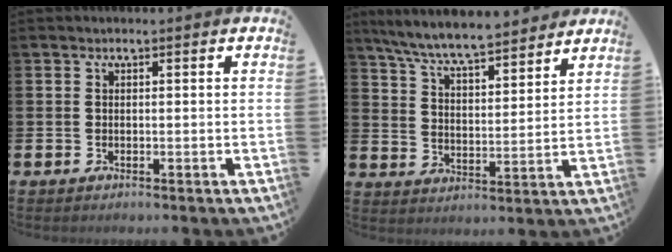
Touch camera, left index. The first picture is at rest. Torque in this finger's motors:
{"motor_torque": [1.01, -1.13, 1.06, 0.21]}